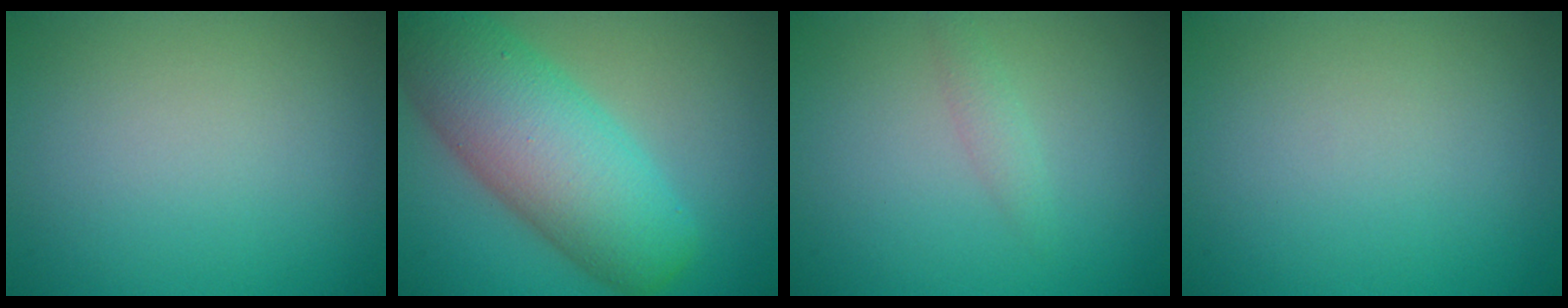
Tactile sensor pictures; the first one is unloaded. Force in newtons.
{"total": 10.5, "press": 10.5, "slide": 0.4}
{"total": 1.2, "press": 1.2, "slide": 0.0}
{"total": 0.0}